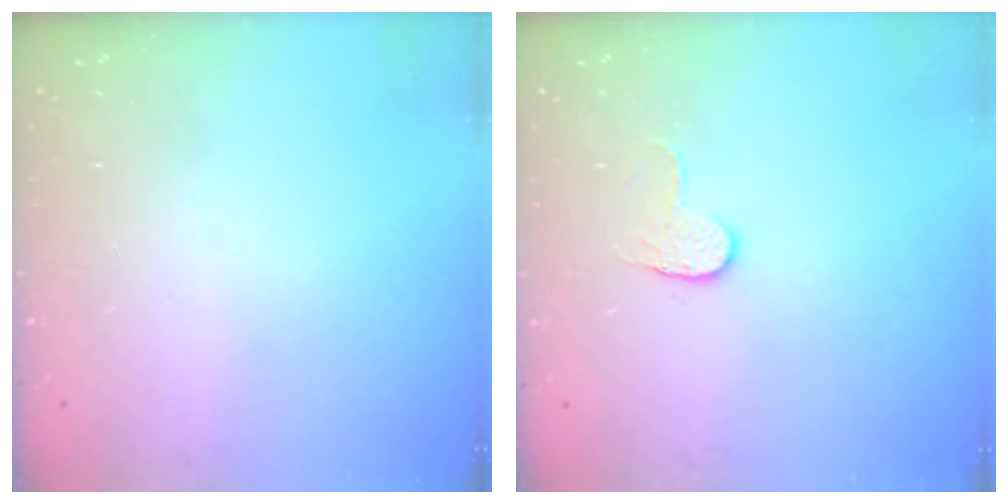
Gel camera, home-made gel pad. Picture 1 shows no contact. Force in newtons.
{"total": 3.6, "press": 3.6, "slide": 0.4}